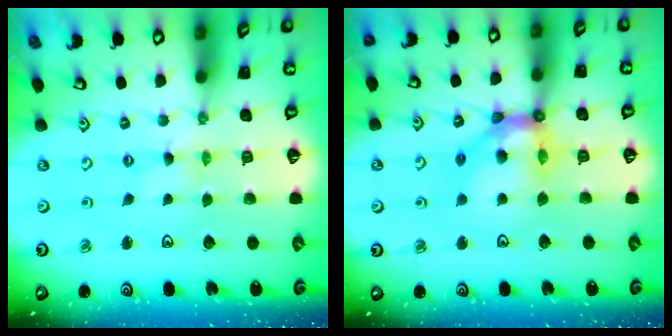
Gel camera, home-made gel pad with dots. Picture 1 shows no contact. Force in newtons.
{"total": 12.6, "press": 12.6, "slide": 1.5}